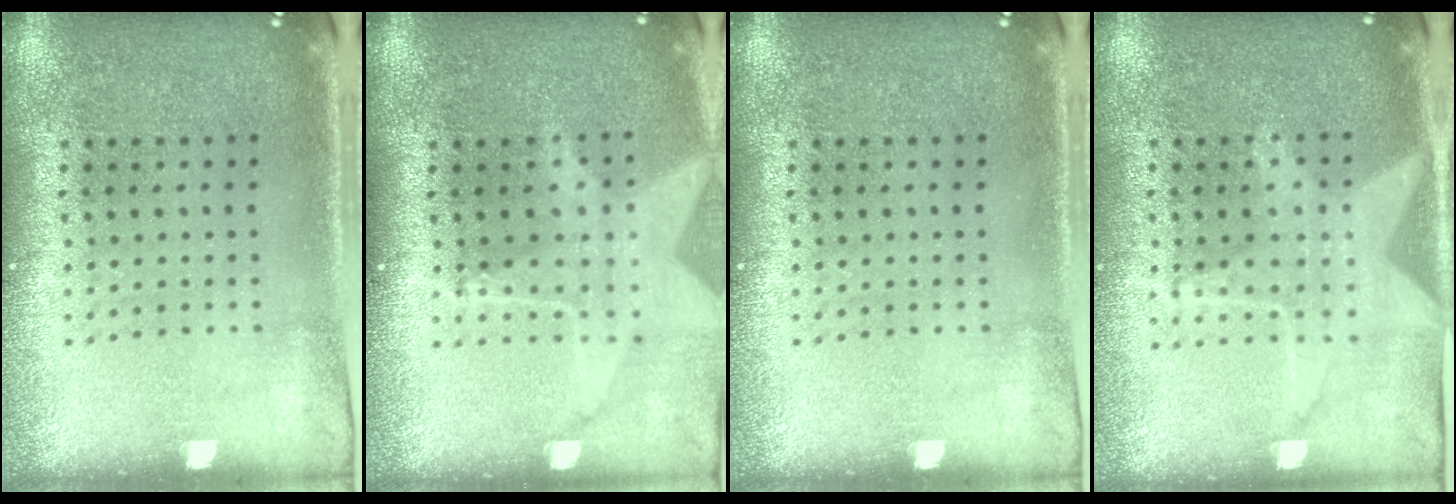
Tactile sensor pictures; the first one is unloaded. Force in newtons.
{"total": 1.8, "press": 1.5, "slide": 1.1}
{"total": 0.0}
{"total": 1.2, "press": 1.2, "slide": 0.3}